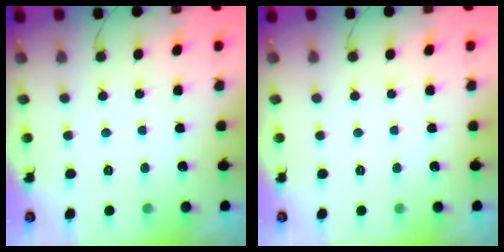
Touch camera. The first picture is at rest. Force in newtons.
{"total": 0.0}